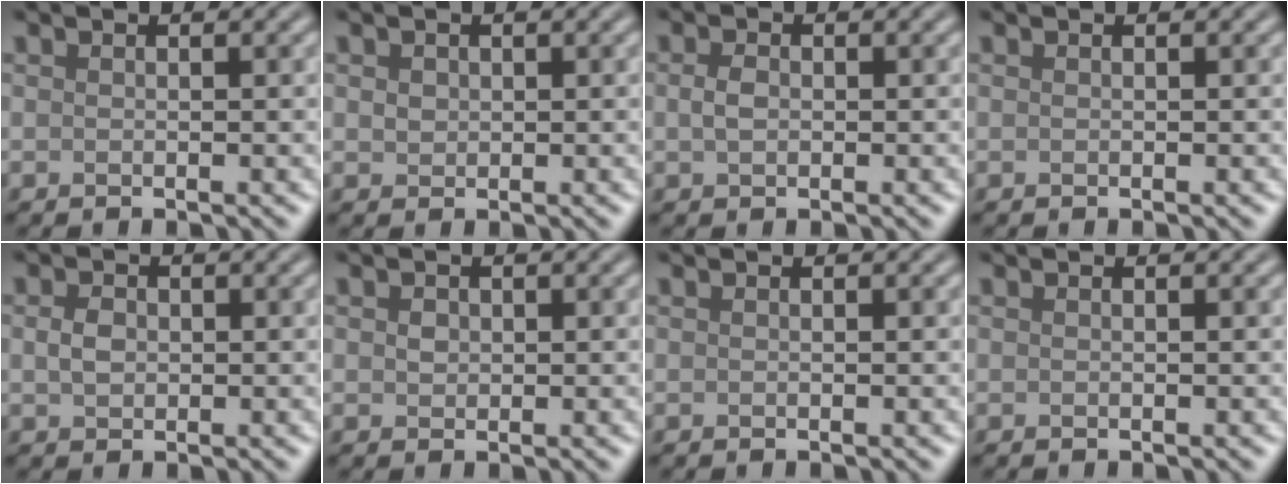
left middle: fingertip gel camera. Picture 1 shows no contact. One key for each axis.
{"total": 0.9, "fx": 0.3, "fy": 0.8, "fz": 0.3, "tx": -0.008, "ty": 0.000, "tz": 0.006}
{"total": 1.4, "fx": 0.0, "fy": 1.0, "fz": 1.0, "tx": -0.025, "ty": 0.002, "tz": 0.000}
{"total": 0.0}
{"total": 1.7, "fx": 0.1, "fy": 1.4, "fz": 1.0, "tx": -0.024, "ty": 0.003, "tz": 0.000}
{"total": 1.0, "fx": 0.2, "fy": 0.9, "fz": 0.4, "tx": -0.009, "ty": 0.002, "tz": 0.002}
{"total": 0.0}
{"total": 0.0}